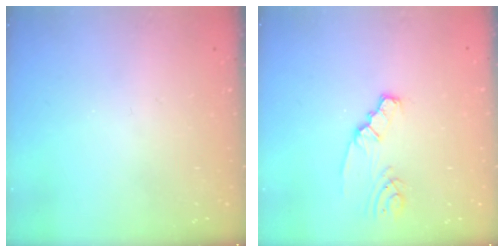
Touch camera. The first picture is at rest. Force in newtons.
{"total": 2.0, "press": 2.0, "slide": 0.4}